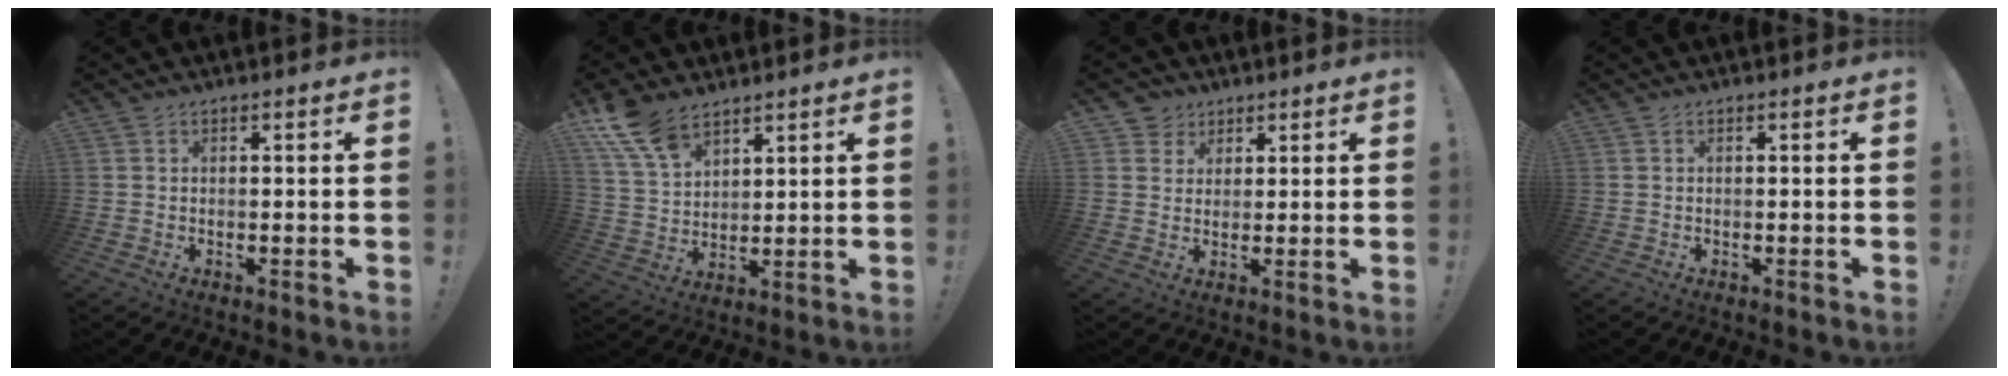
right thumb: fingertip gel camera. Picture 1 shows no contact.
{"total": 10.8, "force": [7.6, 5.6, 5.1], "torque": [-0.106, -0.036, 0.151]}
{"total": 4.5, "force": [2.5, 3.7, 0.1], "torque": [-0.011, -0.012, 0.049]}
{"total": 0.0}